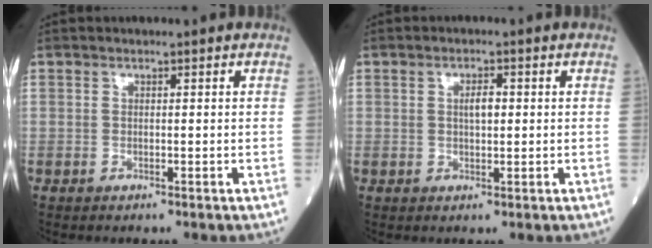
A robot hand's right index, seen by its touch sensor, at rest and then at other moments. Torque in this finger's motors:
{"motor_torque": [-0.07, -0.08, 0.03, 0.02]}